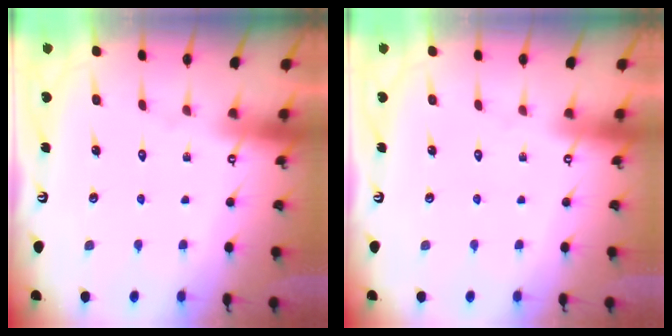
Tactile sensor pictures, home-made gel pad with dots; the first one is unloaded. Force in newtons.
{"total": 0.0}